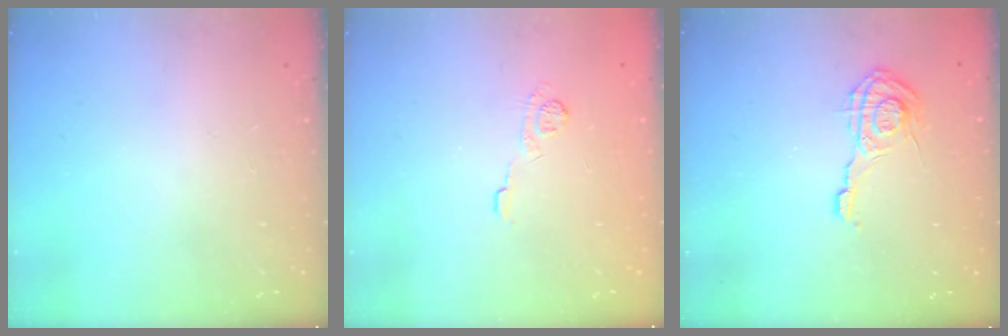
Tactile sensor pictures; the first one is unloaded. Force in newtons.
{"total": 7.0, "press": 6.8, "slide": 1.7}
{"total": 9.2, "press": 9.2, "slide": 0.3}